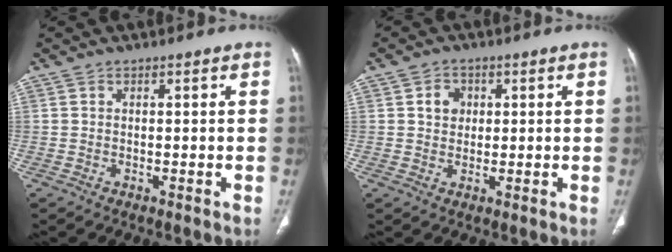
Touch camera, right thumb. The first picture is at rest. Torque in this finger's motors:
{"motor_torque": [0.28, 1.28, 0.47, -0.16, 0.00]}